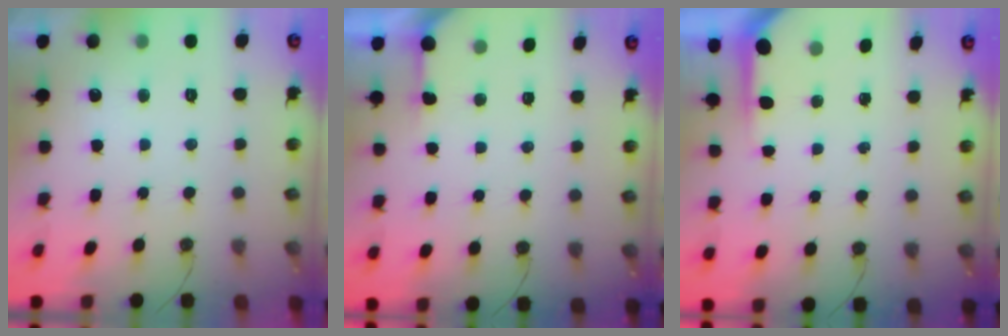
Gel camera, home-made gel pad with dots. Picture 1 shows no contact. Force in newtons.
{"total": 2.7, "press": 2.7, "slide": 0.3}
{"total": 3.7, "press": 3.7, "slide": 0.3}